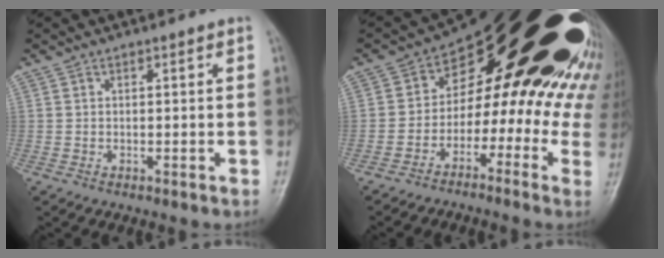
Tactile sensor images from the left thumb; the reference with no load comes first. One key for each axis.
{"total": 29.0, "fx": 4.9, "fy": 15.9, "fz": 23.7, "tx": -0.246, "ty": 0.090, "tz": 0.084}